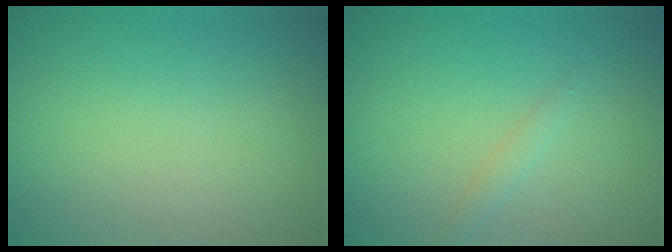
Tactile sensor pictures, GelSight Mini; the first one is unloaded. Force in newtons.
{"total": 1.0, "press": 1.0, "slide": 0.0}